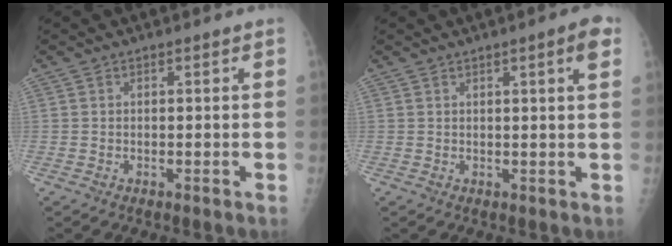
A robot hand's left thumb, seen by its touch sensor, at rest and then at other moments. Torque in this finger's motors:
{"motor_torque": [0.03, -0.03, -0.24, -0.20, 0.11]}